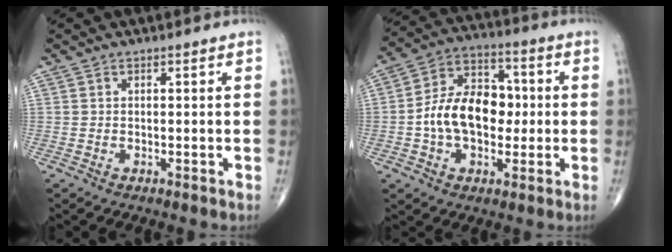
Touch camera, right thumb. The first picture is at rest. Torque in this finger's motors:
{"motor_torque": [0.16, 0.14, 0.64, -0.22, 0.21]}